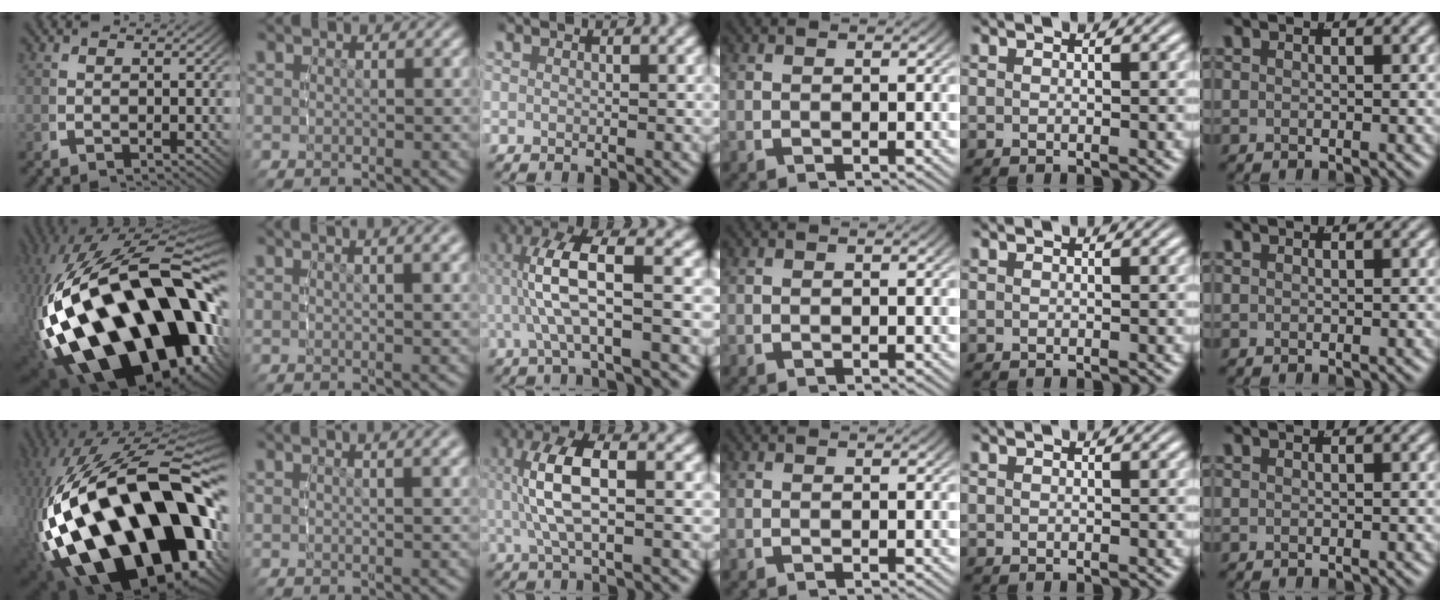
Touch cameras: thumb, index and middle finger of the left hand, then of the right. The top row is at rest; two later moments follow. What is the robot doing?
{"motion": "lift_and_place", "object": "tape"}